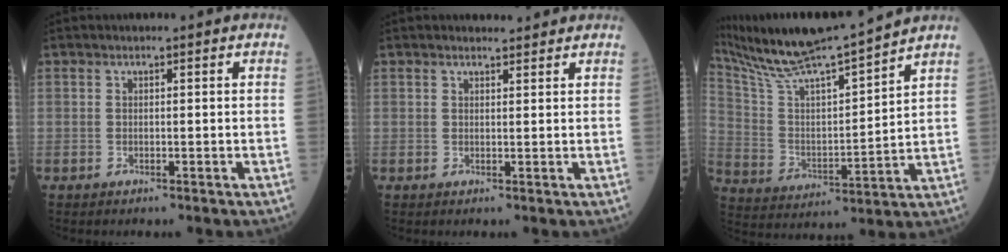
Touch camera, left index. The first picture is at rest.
{"total": 1.7, "force": [1.7, 0.4, 0.1], "torque": [-0.008, 0.003, 0.025]}
{"total": 17.4, "force": [15.8, -0.7, 7.2], "torque": [-0.146, 0.000, 0.281]}